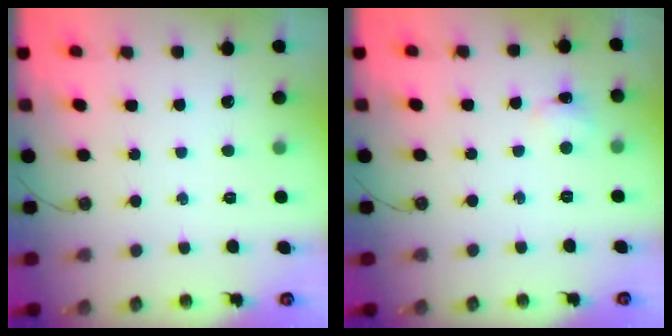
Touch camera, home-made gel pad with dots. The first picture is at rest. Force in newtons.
{"total": 2.4, "press": 2.3, "slide": 0.5}